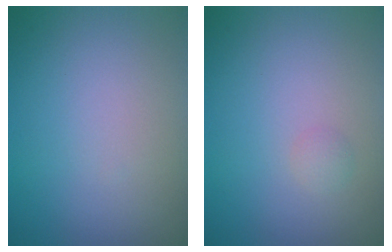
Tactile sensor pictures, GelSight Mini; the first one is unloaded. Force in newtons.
{"total": 0.7, "press": 0.7, "slide": 0.0}